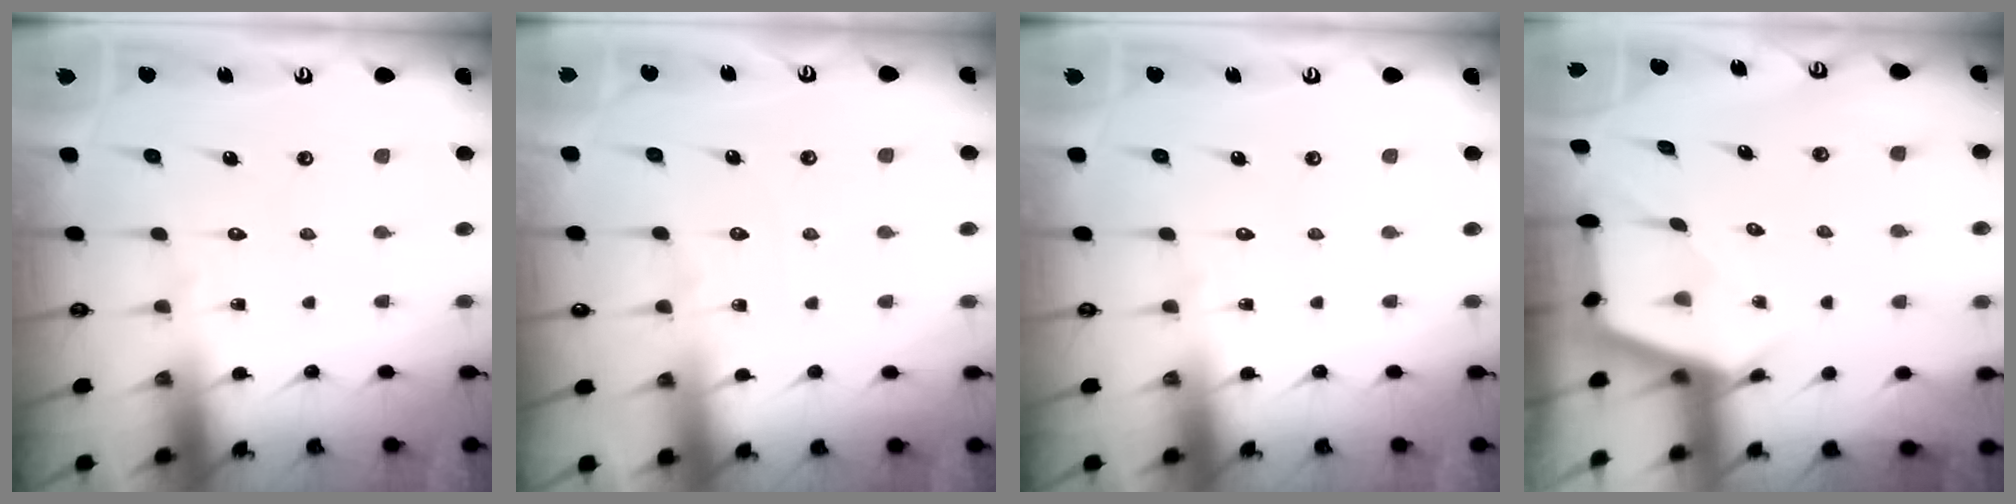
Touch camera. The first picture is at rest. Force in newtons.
{"total": 3.0, "press": 2.9, "slide": 0.4}
{"total": 0.0}
{"total": 2.7, "press": 2.7, "slide": 0.3}